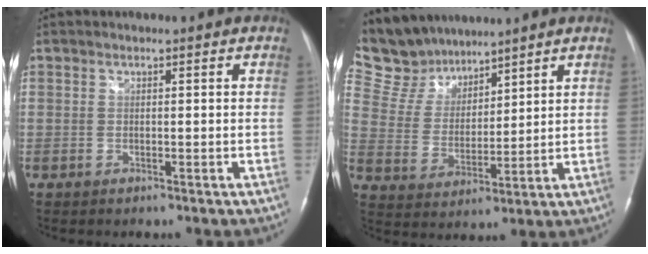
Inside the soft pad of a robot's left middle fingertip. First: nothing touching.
{"total": 10.0, "force": [9.3, 3.6, 0.7], "torque": [-0.034, 0.020, 0.196]}